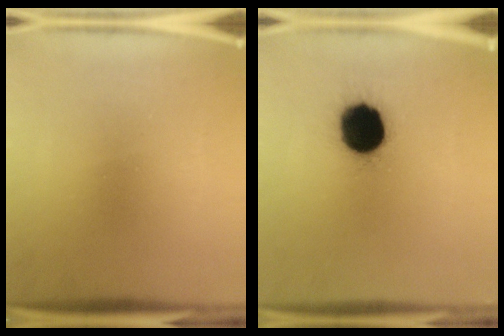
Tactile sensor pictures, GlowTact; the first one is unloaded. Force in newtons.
{"total": 15.9}